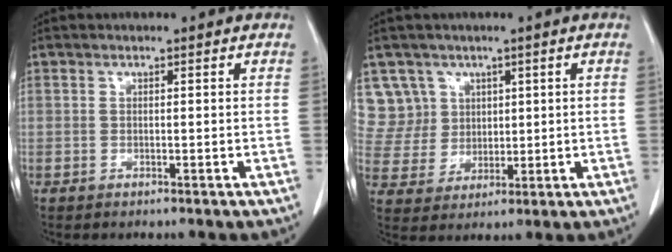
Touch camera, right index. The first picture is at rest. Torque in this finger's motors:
{"motor_torque": [-0.26, 0.37, 0.00, 0.02]}